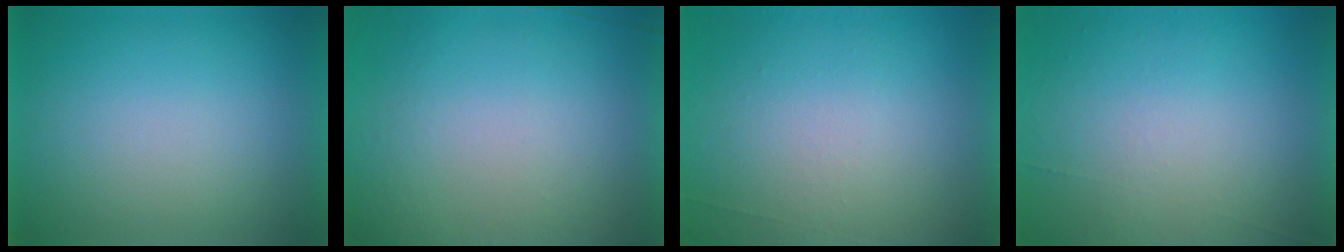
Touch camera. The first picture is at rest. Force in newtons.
{"total": 5.5}
{"total": 7.0}
{"total": 6.8}